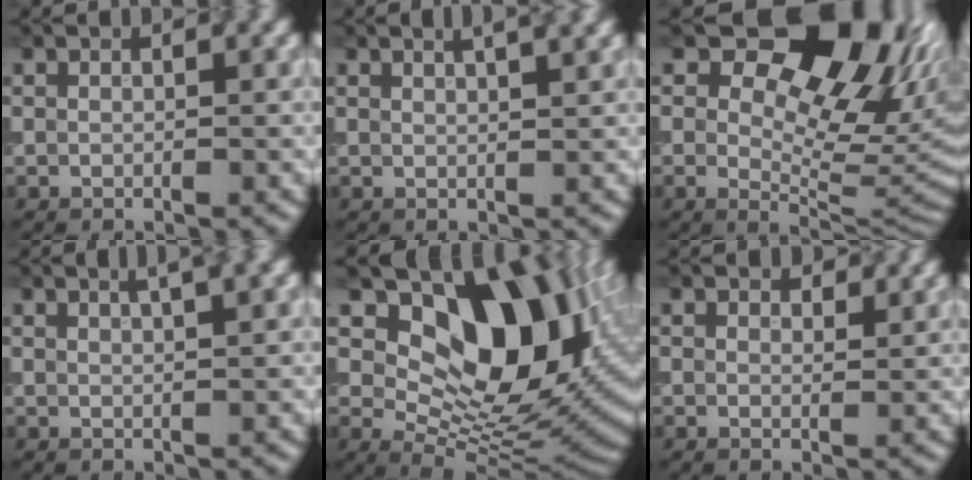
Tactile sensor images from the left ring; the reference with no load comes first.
{"total": 3.9, "force": [2.4, 1.6, 2.6], "torque": [-0.002, 0.022, 0.001]}
{"total": 12.5, "force": [5.6, 7.2, 8.6], "torque": [-0.097, 0.000, 0.081]}
{"total": 3.2, "force": [1.9, 0.9, 2.3], "torque": [-0.012, 0.015, 0.012]}
{"total": 13.4, "force": [4.5, 8.1, 9.7], "torque": [-0.121, -0.006, 0.078]}
{"total": 1.5, "force": [1.3, 0.6, 0.4], "torque": [-0.007, -0.003, 0.014]}